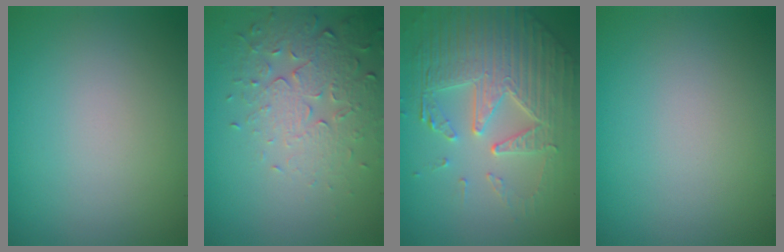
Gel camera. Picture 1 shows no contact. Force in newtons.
{"total": 5.0, "press": 3.6, "slide": 3.4}
{"total": 7.2, "press": 5.2, "slide": 5.0}
{"total": 0.0}